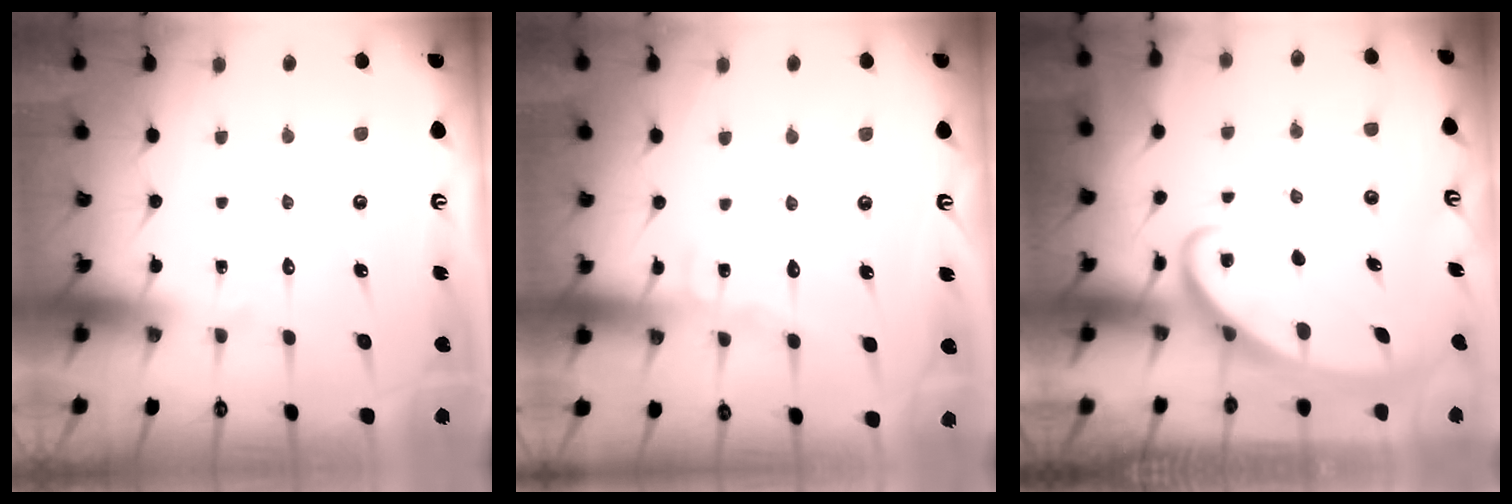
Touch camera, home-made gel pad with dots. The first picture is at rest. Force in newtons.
{"total": 5.9, "press": 5.9, "slide": 0.5}
{"total": 2.4, "press": 2.4, "slide": 0.4}